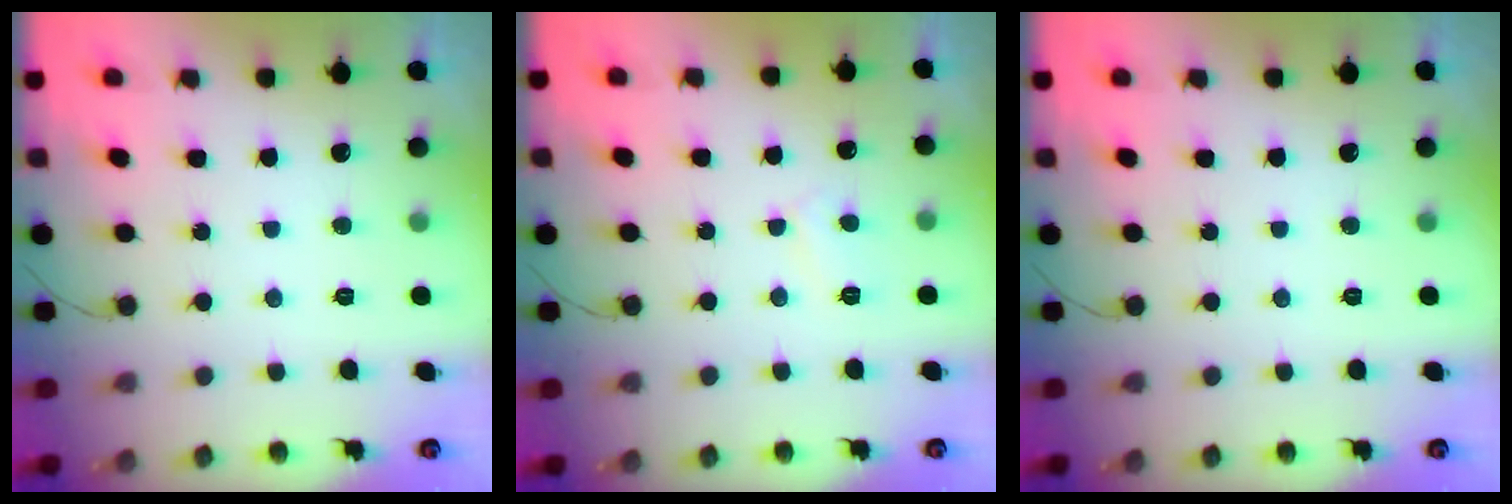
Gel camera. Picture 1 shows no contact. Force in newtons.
{"total": 4.8, "press": 4.7, "slide": 0.4}
{"total": 0.0}